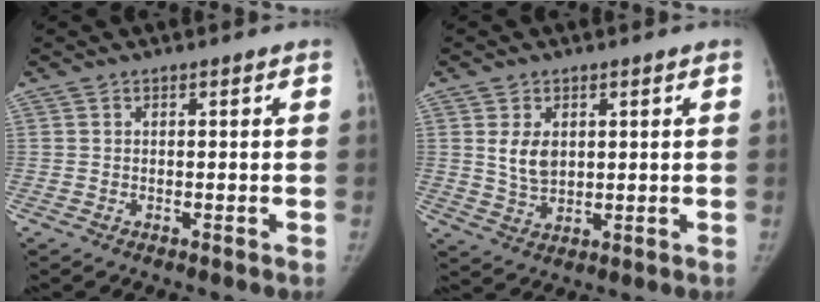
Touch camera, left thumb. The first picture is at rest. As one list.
[{"total": 5.5, "force": [1.6, 3.8, 3.7], "torque": [-0.049, -0.016, 0.038]}]